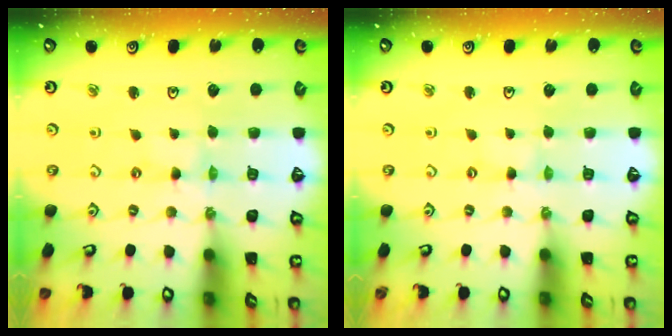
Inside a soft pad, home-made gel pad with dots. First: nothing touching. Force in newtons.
{"total": 0.5, "press": 0.5, "slide": 0.1}